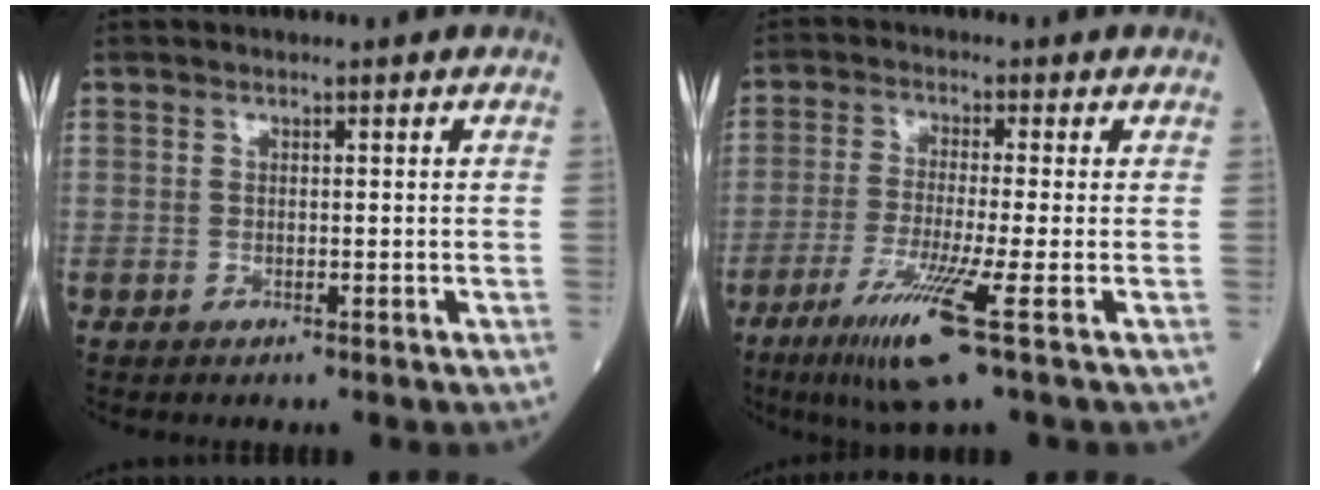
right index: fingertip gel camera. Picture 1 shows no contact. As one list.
[{"total": 9.1, "force": [-4.4, -0.9, 8.0], "torque": [-0.155, -0.032, -0.084]}]